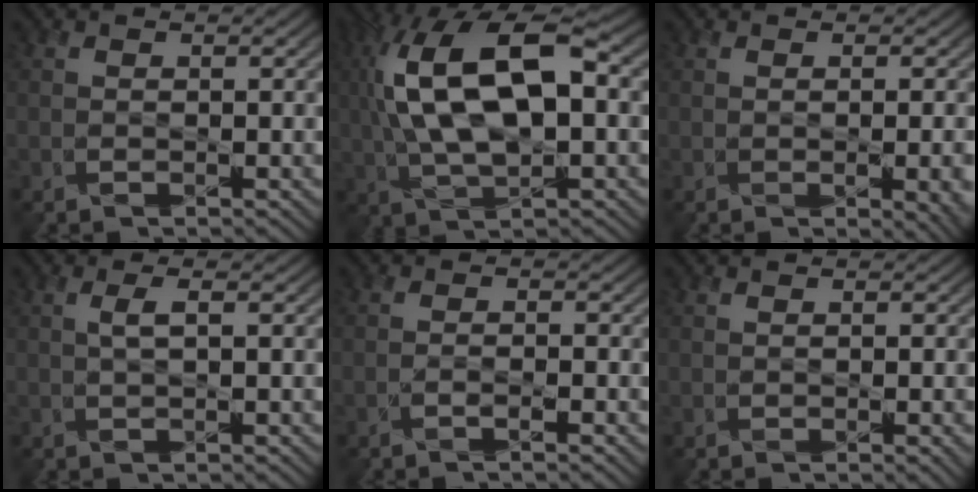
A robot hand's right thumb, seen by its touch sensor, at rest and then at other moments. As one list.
[{"total": 15.0, "force": [2.5, 6.6, 13.2], "torque": [-0.283, 0.016, 0.042]}, {"total": 5.4, "force": [-1.2, 2.2, 4.8], "torque": [-0.046, -0.012, 0.002]}, {"total": 1.5, "force": [0.6, 0.4, 1.3], "torque": [-0.023, 0.009, 0.010]}, {"total": 1.3, "force": [-1.0, 0.1, 0.8], "torque": [-0.012, 0.004, -0.029]}, {"total": 1.9, "force": [-0.2, 0.6, 1.8], "torque": [-0.023, -0.001, 0.000]}]